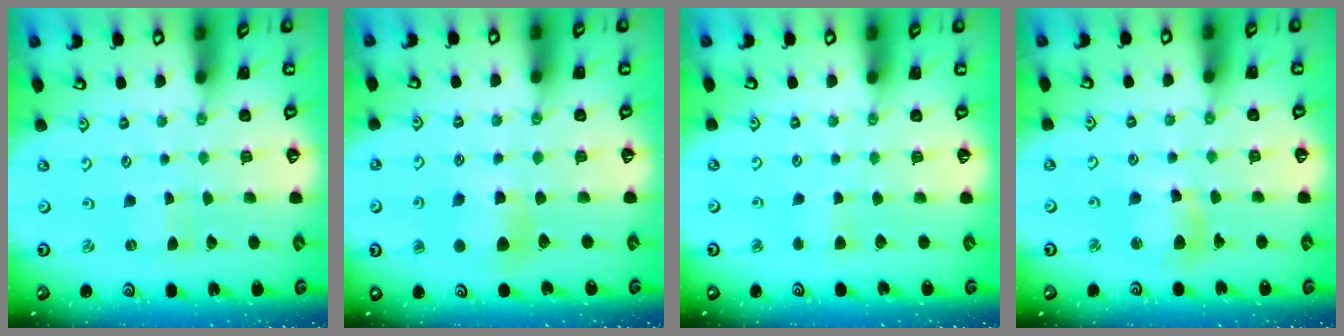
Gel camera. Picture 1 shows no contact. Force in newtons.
{"total": 6.1, "press": 6.1, "slide": 0.2}
{"total": 2.8, "press": 2.8, "slide": 0.5}
{"total": 9.2, "press": 9.1, "slide": 1.3}